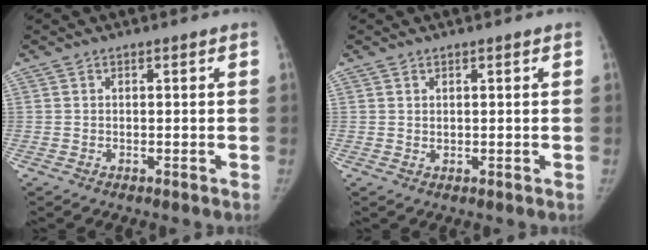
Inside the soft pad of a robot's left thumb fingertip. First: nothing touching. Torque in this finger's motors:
{"motor_torque": [-0.06, 0.01, -0.03, 0.14, -0.02]}